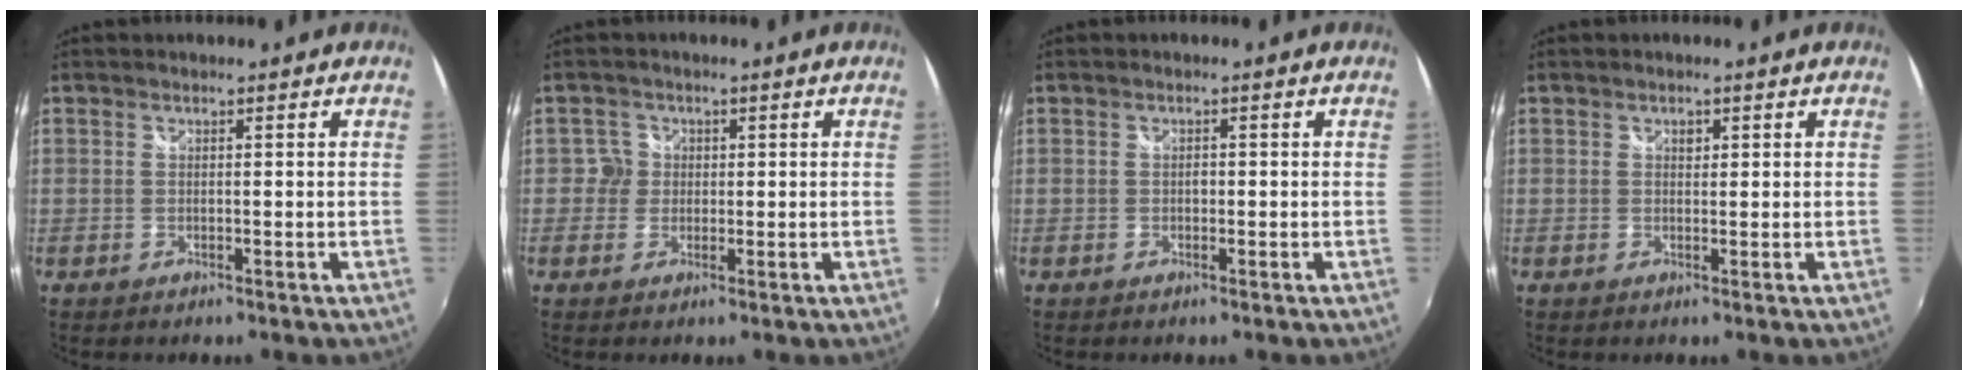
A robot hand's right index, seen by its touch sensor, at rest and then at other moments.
{"total": 2.5, "force": [-0.1, 2.5, -0.2], "torque": [0.012, 0.012, -0.004]}
{"total": 0.7, "force": [-0.2, 0.6, 0.3], "torque": [-0.005, 0.000, -0.005]}
{"total": 0.9, "force": [0.4, 0.8, 0.4], "torque": [-0.004, 0.002, 0.006]}